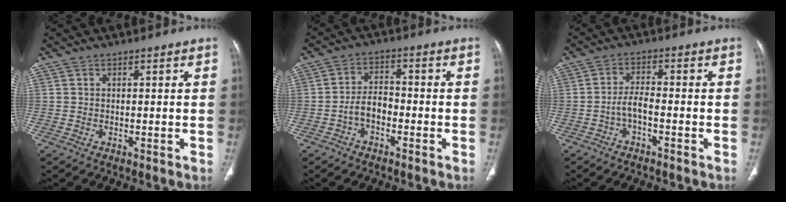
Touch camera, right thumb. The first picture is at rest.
{"total": 4.7, "force": [-2.1, 2.7, 3.2], "torque": [-0.052, 0.026, -0.043]}
{"total": 3.3, "force": [-1.6, 1.0, 2.7], "torque": [-0.056, 0.020, -0.032]}